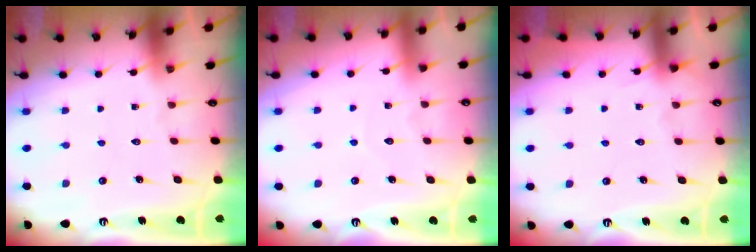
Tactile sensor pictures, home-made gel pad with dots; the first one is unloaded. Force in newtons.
{"total": 3.0, "press": 2.9, "slide": 0.3}
{"total": 3.8, "press": 3.7, "slide": 0.6}